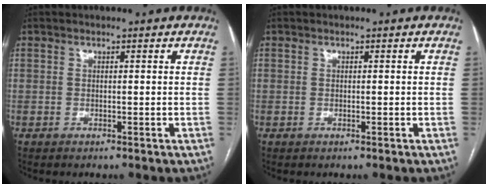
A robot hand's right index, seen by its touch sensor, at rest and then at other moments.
{"total": 0.0}